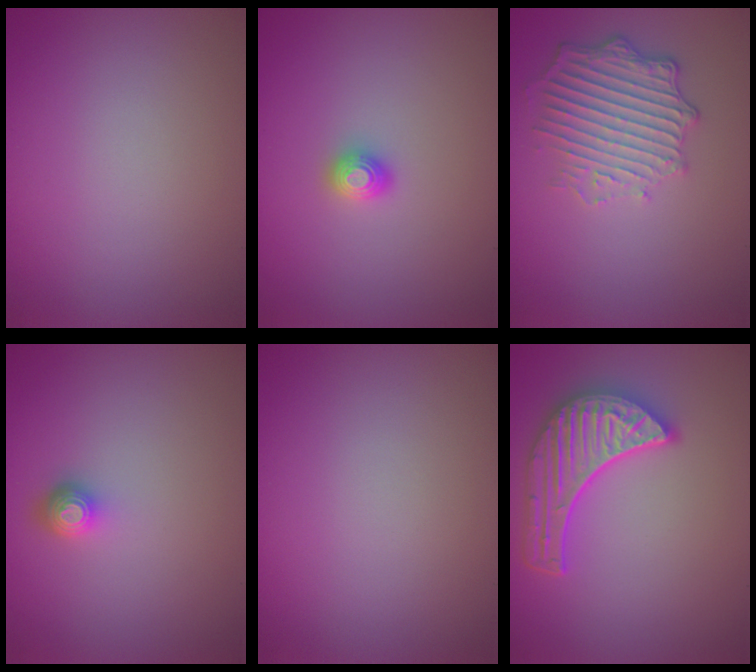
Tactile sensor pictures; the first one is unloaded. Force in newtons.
{"total": 1.2, "press": 1.2, "slide": 0.1}
{"total": 4.8, "press": 3.7, "slide": 3.1}
{"total": 1.7, "press": 1.3, "slide": 1.1}
{"total": 0.0}
{"total": 5.3, "press": 4.4, "slide": 2.8}